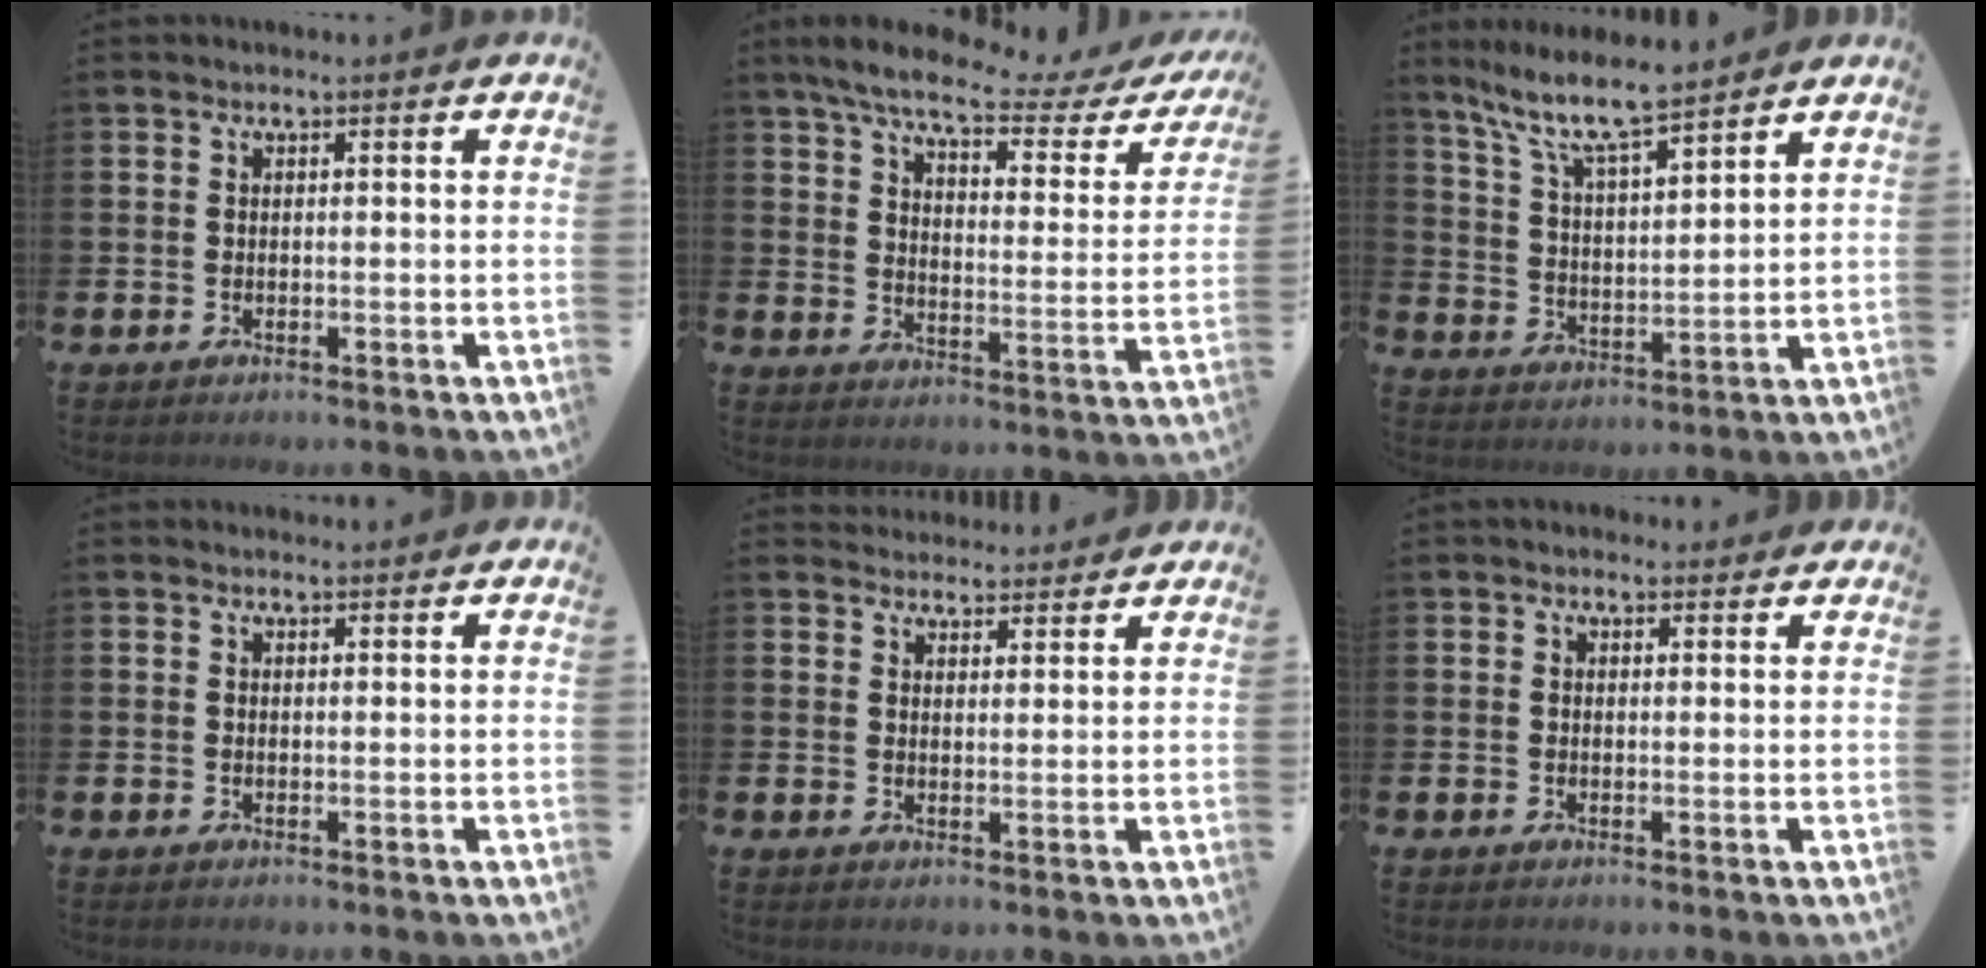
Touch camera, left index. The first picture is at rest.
{"total": 7.6, "force": [6.0, 1.6, 4.4], "torque": [-0.104, -0.030, 0.097]}
{"total": 8.8, "force": [7.8, 1.1, 4.0], "torque": [-0.111, -0.039, 0.136]}
{"total": 0.8, "force": [0.8, 0.2, 0.2], "torque": [0.005, 0.000, 0.012]}
{"total": 3.5, "force": [3.3, 0.8, -0.3], "torque": [-0.002, -0.015, 0.062]}
{"total": 1.3, "force": [1.1, 0.6, 0.2], "torque": [0.003, 0.003, 0.018]}